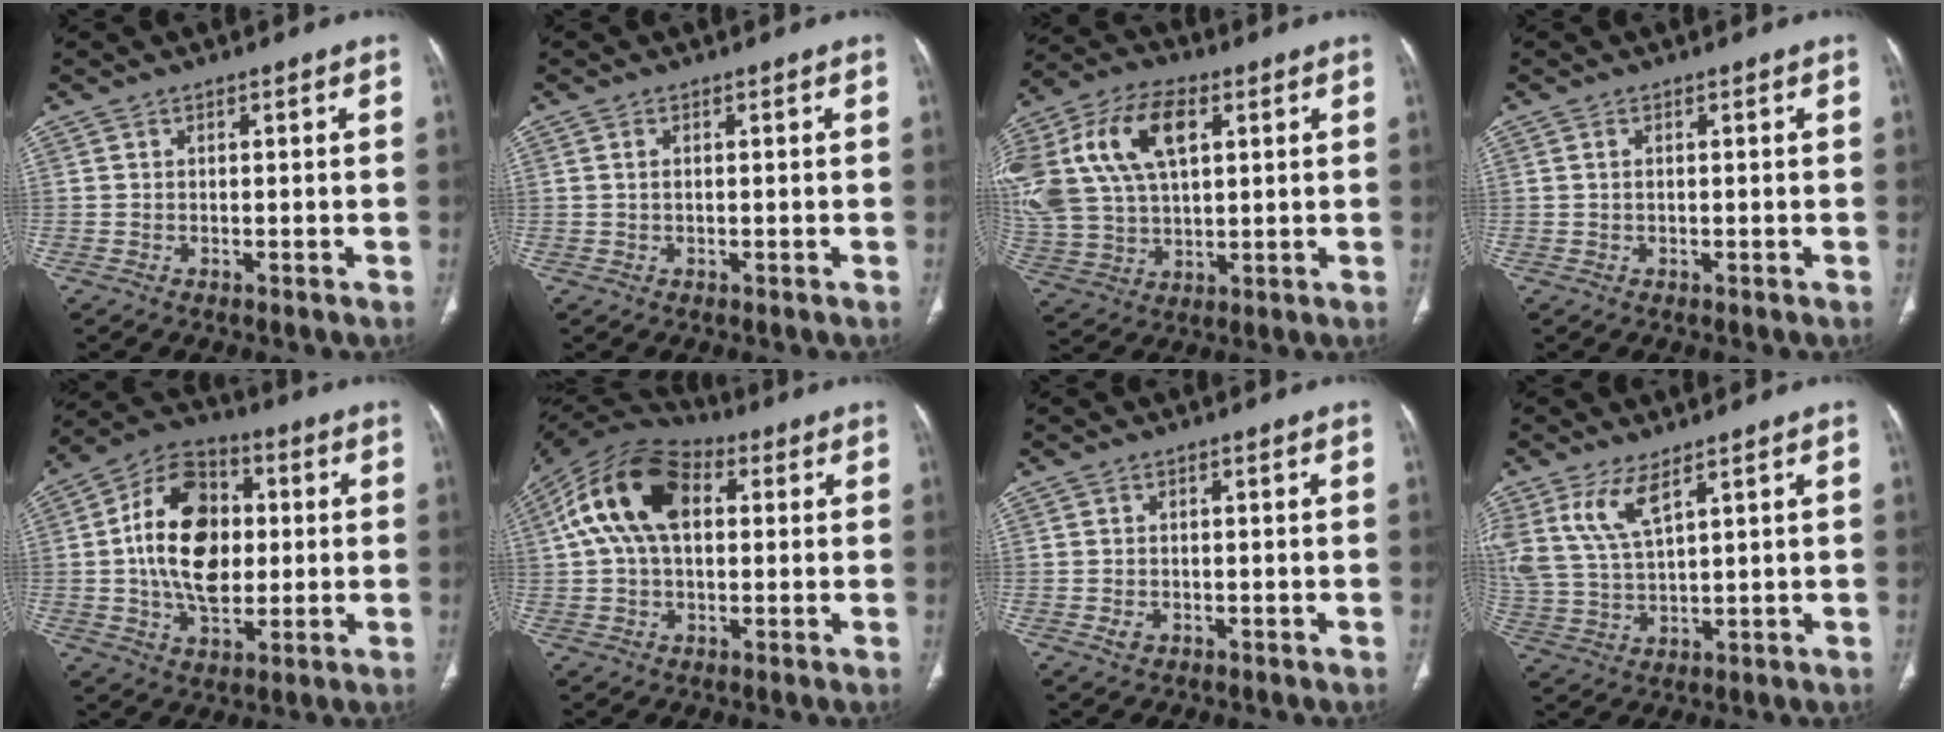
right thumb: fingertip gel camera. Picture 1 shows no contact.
{"total": 0.8, "force": [0.2, 0.4, 0.7], "torque": [-0.017, 0.003, 0.006]}
{"total": 22.7, "force": [6.8, 13.7, 16.8], "torque": [-0.372, 0.019, 0.127]}
{"total": 0.6, "force": [0.2, 0.3, 0.5], "torque": [-0.013, 0.003, 0.004]}
{"total": 18.0, "force": [1.2, 11.8, 13.5], "torque": [-0.208, 0.013, 0.016]}
{"total": 16.9, "force": [3.8, 10.2, 12.9], "torque": [-0.232, 0.030, 0.058]}
{"total": 1.7, "force": [-0.5, 1.3, 1.0], "torque": [-0.016, 0.005, -0.005]}
{"total": 8.5, "force": [5.0, 3.0, 6.2], "torque": [-0.139, -0.017, 0.113]}